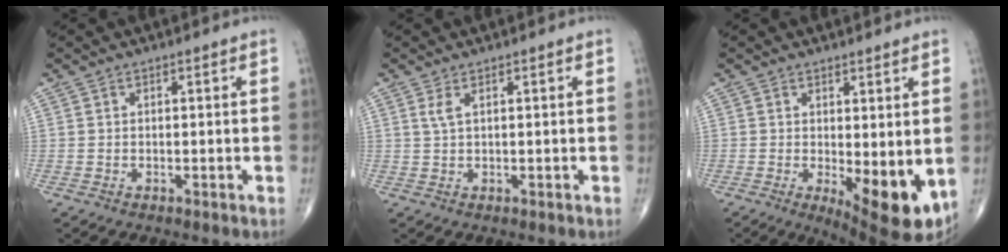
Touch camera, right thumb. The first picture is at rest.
{"total": 1.6, "force": [0.7, 0.4, 1.4], "torque": [-0.036, 0.003, 0.020]}
{"total": 10.1, "force": [-1.4, 3.6, 9.3], "torque": [-0.120, -0.026, -0.007]}